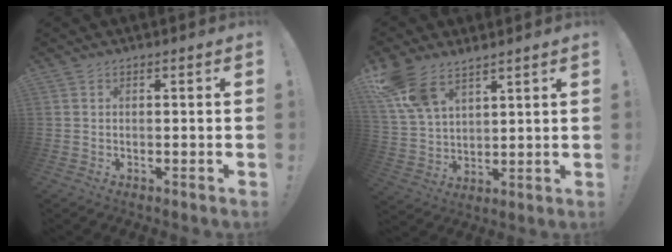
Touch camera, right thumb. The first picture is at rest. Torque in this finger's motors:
{"motor_torque": [0.57, 2.95, 0.45, 0.09, 0.09]}